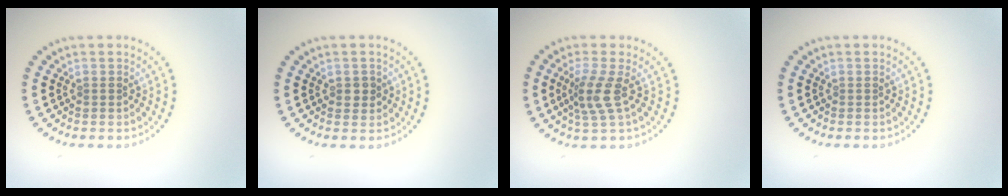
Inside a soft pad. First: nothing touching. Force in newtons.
{"total": 1.2, "press": 1.2, "slide": 0.2}
{"total": 2.9, "press": 2.2, "slide": 1.8}
{"total": 0.0}